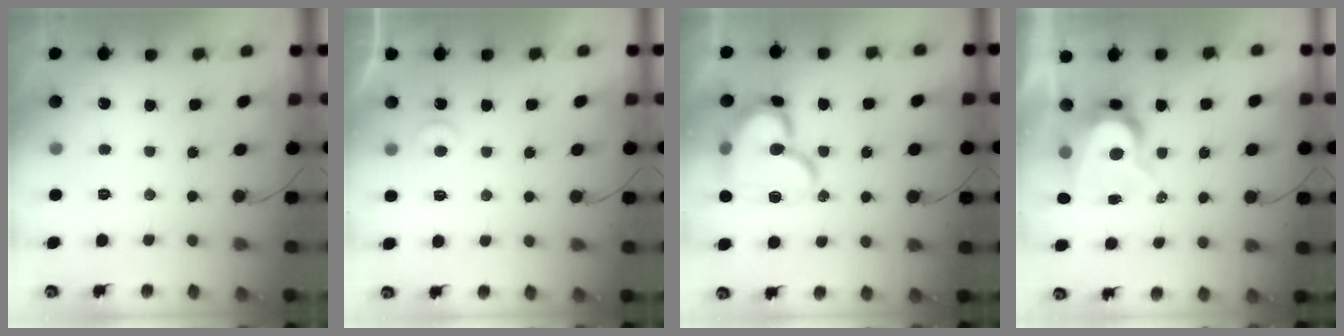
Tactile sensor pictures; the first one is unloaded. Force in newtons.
{"total": 4.0, "press": 3.9, "slide": 0.3}
{"total": 18.3, "press": 18.3, "slide": 0.9}
{"total": 8.8, "press": 8.8, "slide": 0.9}